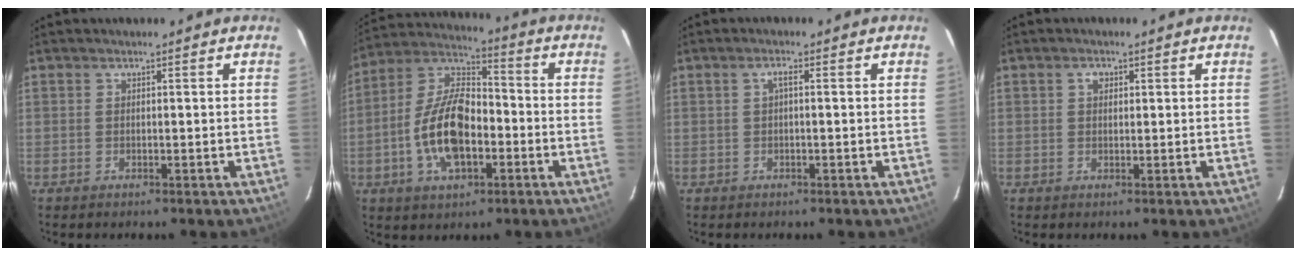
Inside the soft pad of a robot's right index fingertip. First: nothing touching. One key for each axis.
{"total": 15.2, "fx": -4.0, "fy": 7.8, "fz": 12.4, "tx": -0.249, "ty": 0.014, "tz": -0.073}
{"total": 1.3, "fx": 0.0, "fy": 0.2, "fz": 1.3, "tx": -0.024, "ty": 0.006, "tz": -0.001}
{"total": 1.7, "fx": 0.7, "fy": 1.0, "fz": 1.1, "tx": -0.020, "ty": 0.006, "tz": 0.012}